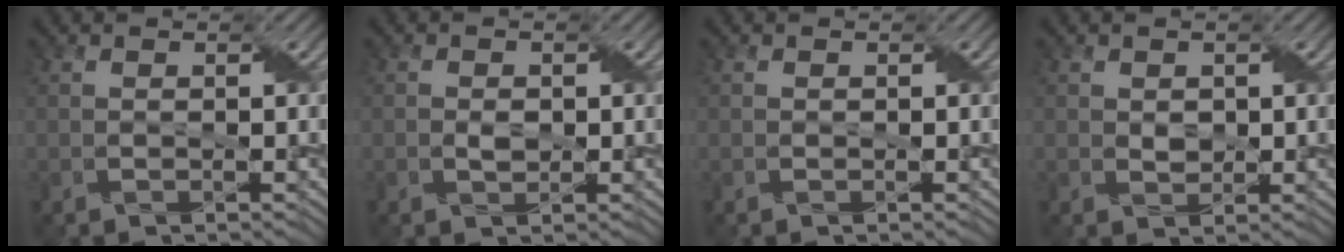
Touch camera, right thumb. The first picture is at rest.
{"total": 1.4, "force": [-0.2, 1.0, 1.0], "torque": [-0.021, -0.003, -0.003]}
{"total": 0.0}
{"total": 1.3, "force": [0.4, 1.0, 0.7], "torque": [-0.020, -0.004, 0.011]}